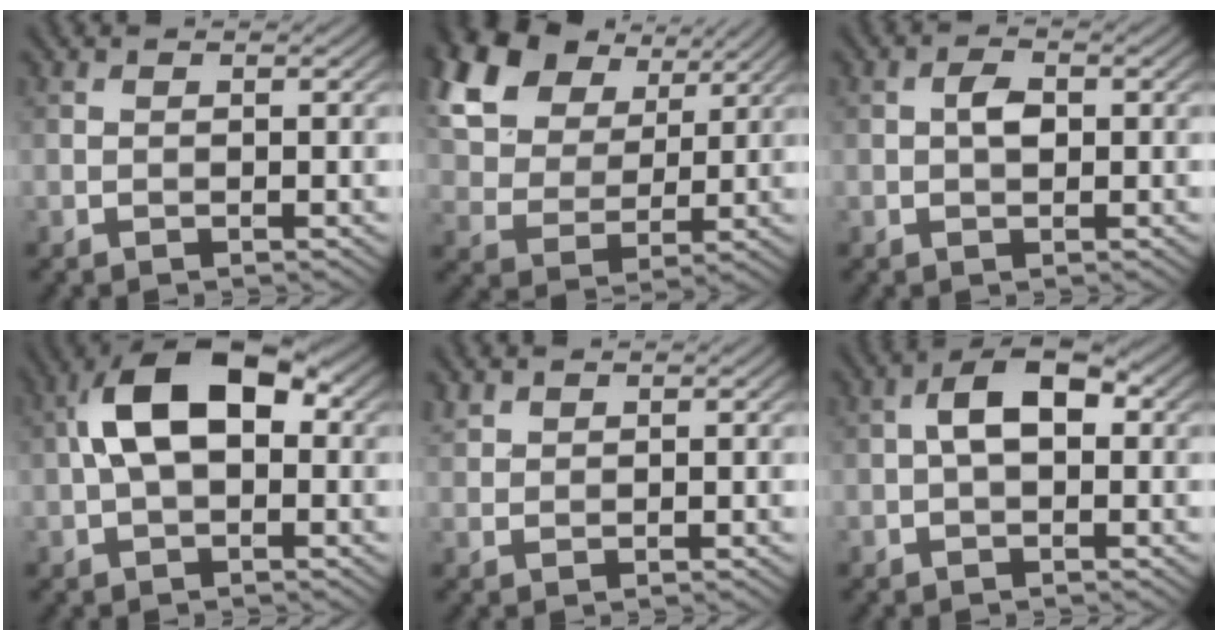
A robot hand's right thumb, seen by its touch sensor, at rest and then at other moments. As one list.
[{"total": 18.2, "force": [9.9, 11.9, 9.6], "torque": [-0.267, 0.040, 0.217]}, {"total": 2.2, "force": [0.0, 1.2, 1.8], "torque": [-0.036, 0.006, -0.002]}, {"total": 10.4, "force": [1.2, 5.7, 8.7], "torque": [-0.168, 0.023, 0.011]}, {"total": 1.6, "force": [1.4, 0.7, 0.5], "torque": [-0.014, 0.004, 0.035]}, {"total": 5.1, "force": [0.4, 2.6, 4.3], "torque": [-0.072, 0.011, -0.001]}]